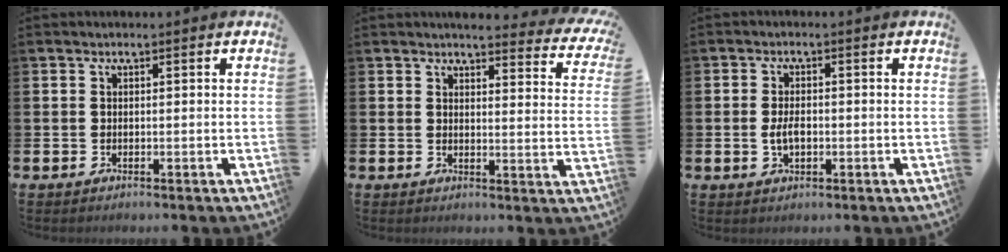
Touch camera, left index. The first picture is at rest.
{"total": 3.4, "force": [3.3, 0.5, 0.6], "torque": [-0.011, -0.029, 0.052]}
{"total": 2.9, "force": [-0.3, 1.6, 2.5], "torque": [-0.032, -0.002, -0.009]}